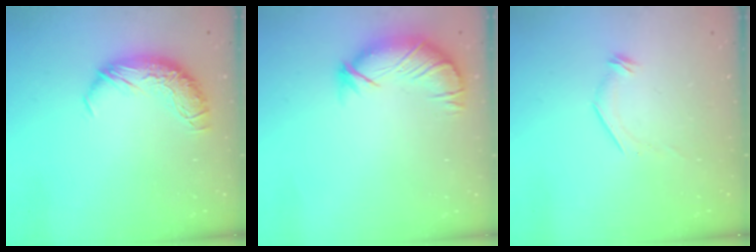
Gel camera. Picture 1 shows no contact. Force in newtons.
{"total": 3.9, "press": 3.3, "slide": 2.0}
{"total": 6.7, "press": 6.7, "slide": 1.1}